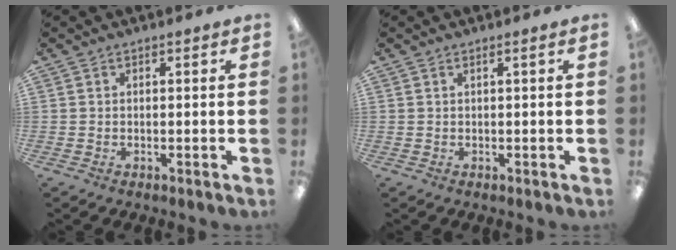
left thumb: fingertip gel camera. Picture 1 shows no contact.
{"total": 0.8, "force": [0.2, -0.1, 0.8], "torque": [-0.012, -0.004, 0.003]}